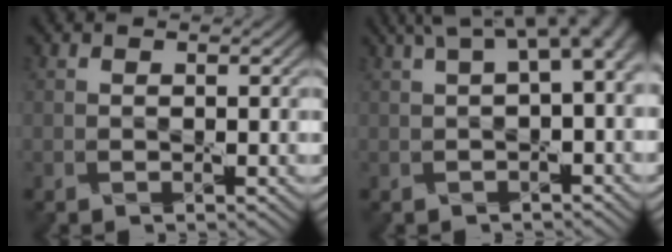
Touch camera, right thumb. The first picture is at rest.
{"total": 7.3, "force": [2.2, 2.2, 6.6], "torque": [-0.091, 0.028, 0.042]}